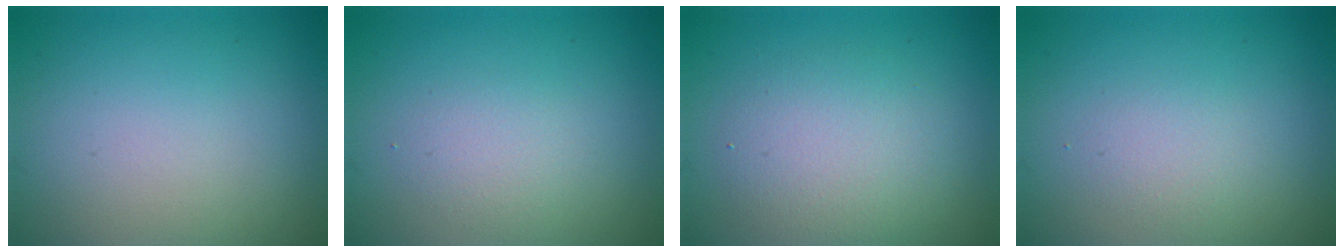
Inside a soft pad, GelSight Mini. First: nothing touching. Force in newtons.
{"total": 1.6, "press": 1.6, "slide": 0.1}
{"total": 4.1, "press": 4.1, "slide": 0.1}
{"total": 1.4, "press": 1.4, "slide": 0.1}